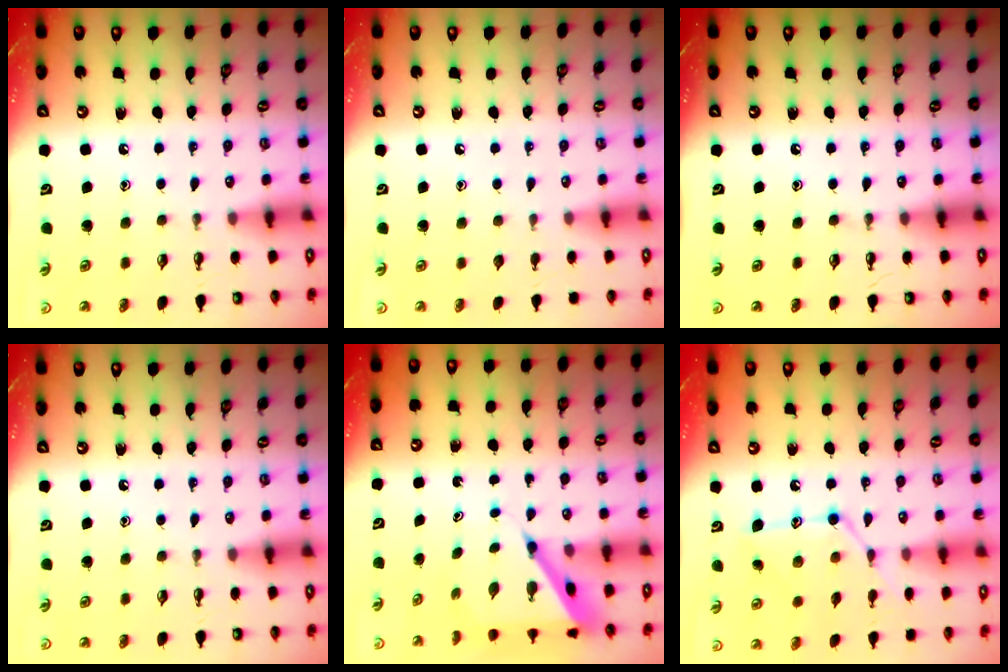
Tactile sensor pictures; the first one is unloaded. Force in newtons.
{"total": 0.0}
{"total": 0.0}
{"total": 0.0}
{"total": 6.6, "press": 6.6, "slide": 0.4}
{"total": 14.2, "press": 14.2, "slide": 0.7}